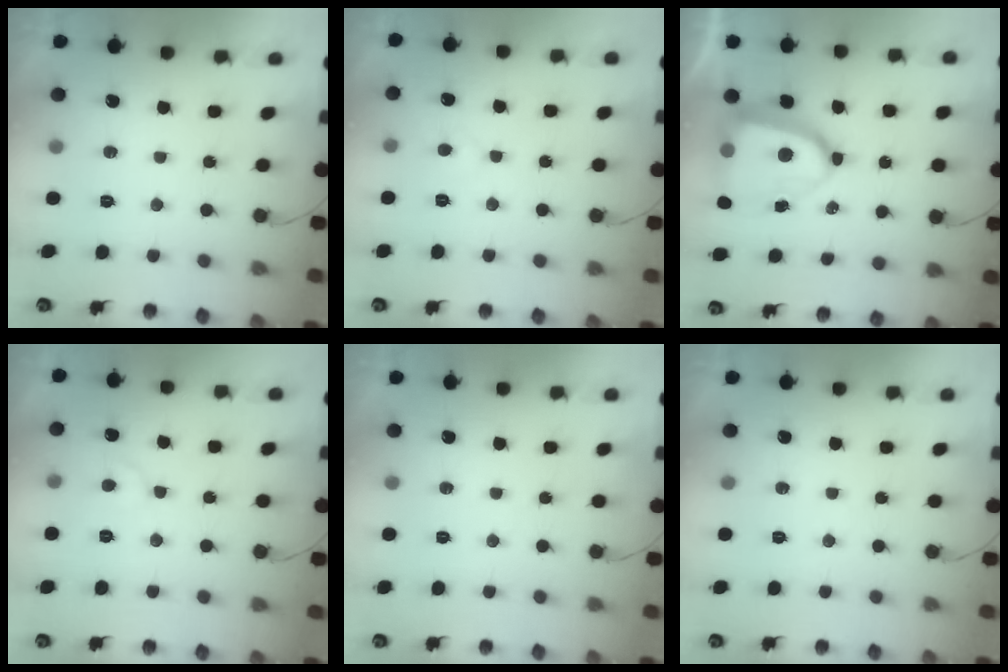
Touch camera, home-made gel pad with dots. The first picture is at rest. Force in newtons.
{"total": 4.5, "press": 4.4, "slide": 0.4}
{"total": 16.0, "press": 15.9, "slide": 1.9}
{"total": 5.0, "press": 5.0, "slide": 0.2}
{"total": 0.0}
{"total": 0.0}